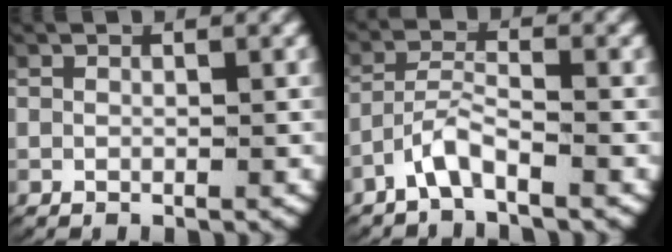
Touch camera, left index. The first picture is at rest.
{"total": 3.3, "force": [-2.3, 1.4, 2.0], "torque": [-0.048, -0.007, -0.044]}